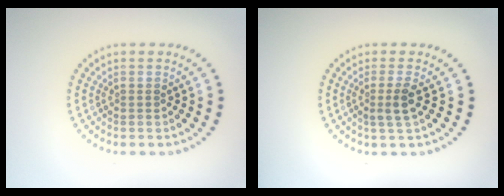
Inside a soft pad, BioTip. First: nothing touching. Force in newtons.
{"total": 1.9, "press": 1.5, "slide": 1.1}